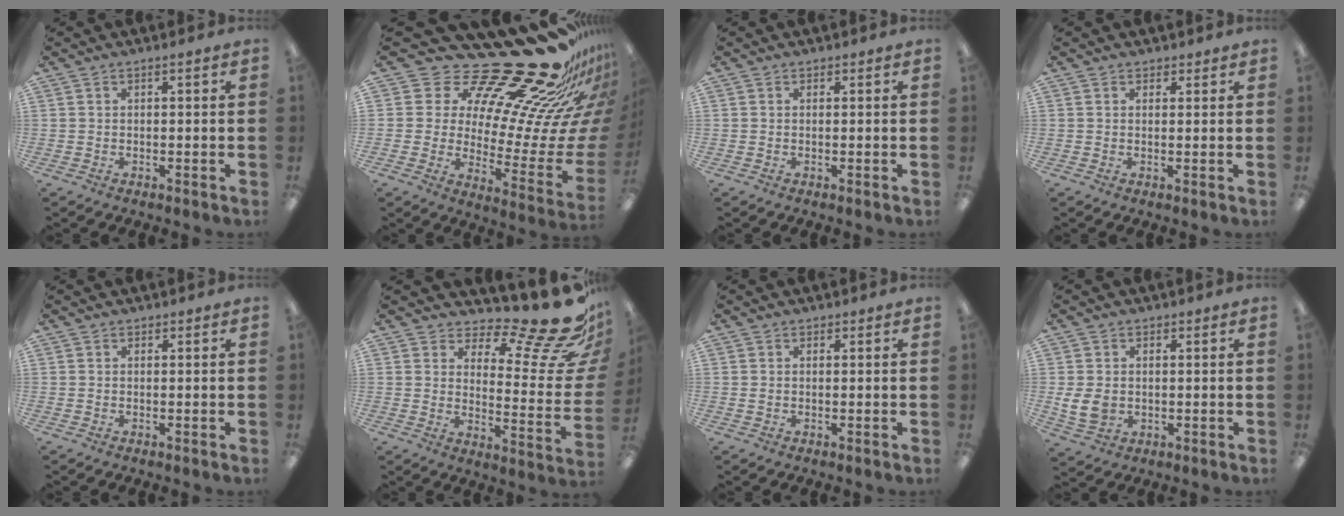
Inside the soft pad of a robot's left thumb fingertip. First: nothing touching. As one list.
[{"total": 27.6, "force": [21.8, 8.6, 14.6], "torque": [-0.182, -0.205, 0.379]}, {"total": 0.0}, {"total": 1.3, "force": [1.0, 0.9, 0.2], "torque": [0.005, -0.001, 0.016]}, {"total": 0.0}, {"total": 16.9, "force": [12.1, 4.5, 10.9], "torque": [-0.137, -0.112, 0.188]}, {"total": 0.8, "force": [0.3, 0.7, 0.3], "torque": [-0.007, 0.003, 0.004]}, {"total": 6.3, "force": [-0.2, 5.3, 3.5], "torque": [-0.066, 0.002, -0.003]}]